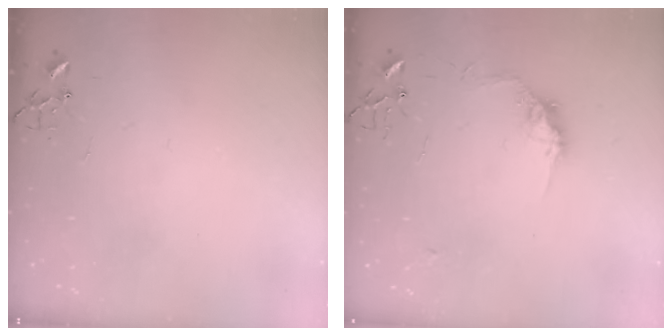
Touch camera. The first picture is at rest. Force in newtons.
{"total": 9.4, "press": 9.4, "slide": 0.3}